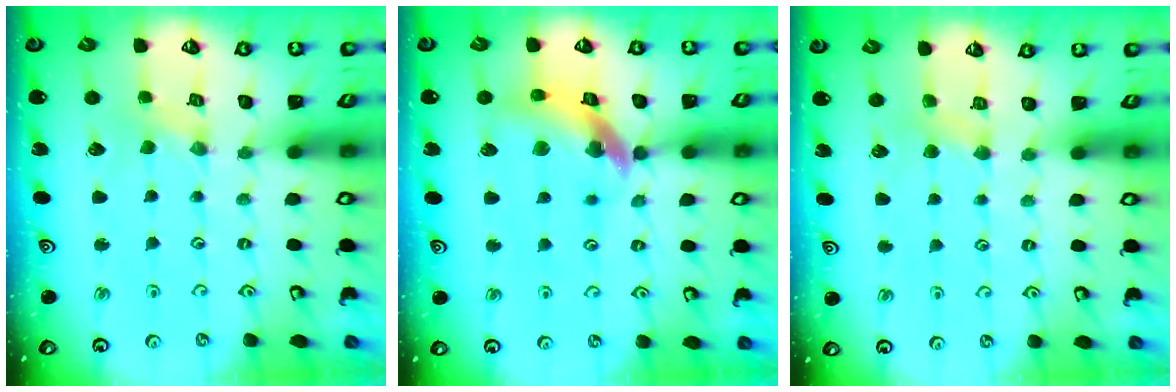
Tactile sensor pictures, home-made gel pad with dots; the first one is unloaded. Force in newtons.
{"total": 14.1, "press": 14.1, "slide": 1.6}
{"total": 2.9, "press": 2.8, "slide": 0.5}